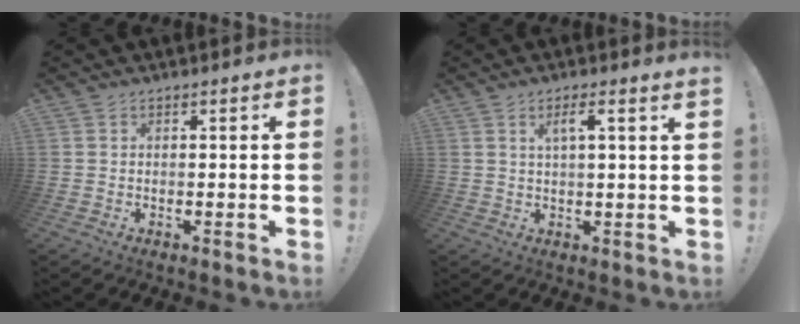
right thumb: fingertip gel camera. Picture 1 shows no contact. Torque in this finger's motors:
{"motor_torque": [-0.01, 0.02, 0.12, 0.32, 0.01]}